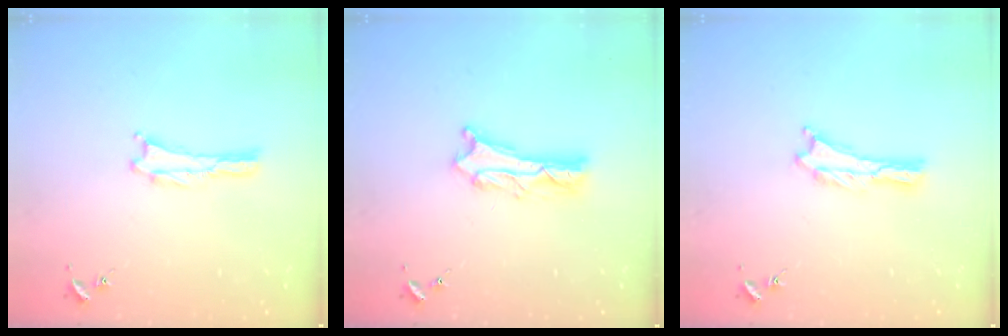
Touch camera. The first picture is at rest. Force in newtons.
{"total": 3.8, "press": 3.8, "slide": 0.4}
{"total": 0.0}